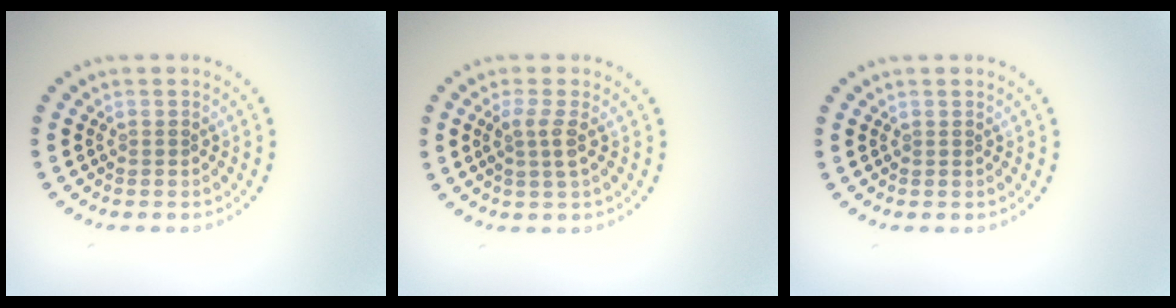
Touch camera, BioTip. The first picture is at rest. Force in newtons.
{"total": 1.9, "press": 1.6, "slide": 1.0}
{"total": 0.0}